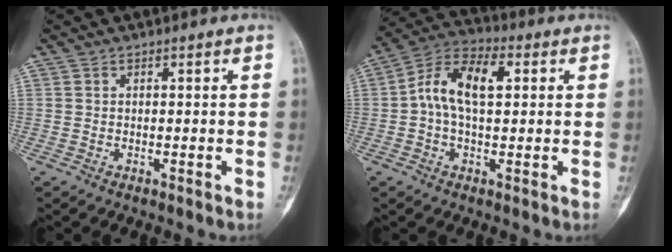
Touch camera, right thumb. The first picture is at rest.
{"total": 10.9, "force": [1.5, 6.0, 9.0], "torque": [-0.163, 0.030, 0.021]}